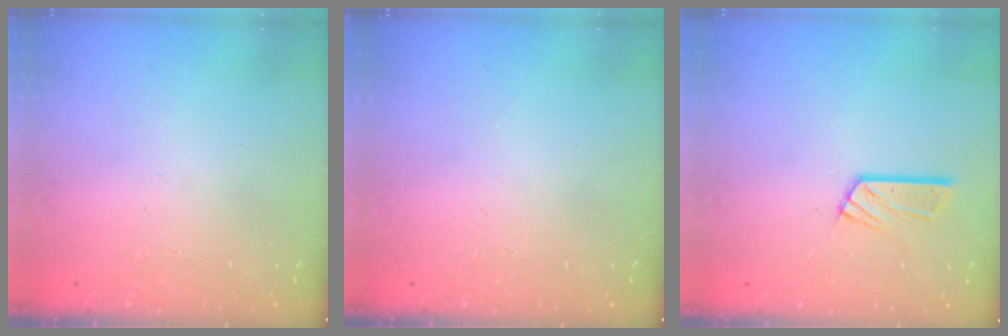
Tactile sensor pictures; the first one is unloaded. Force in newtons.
{"total": 0.0}
{"total": 9.0, "press": 9.0, "slide": 0.8}